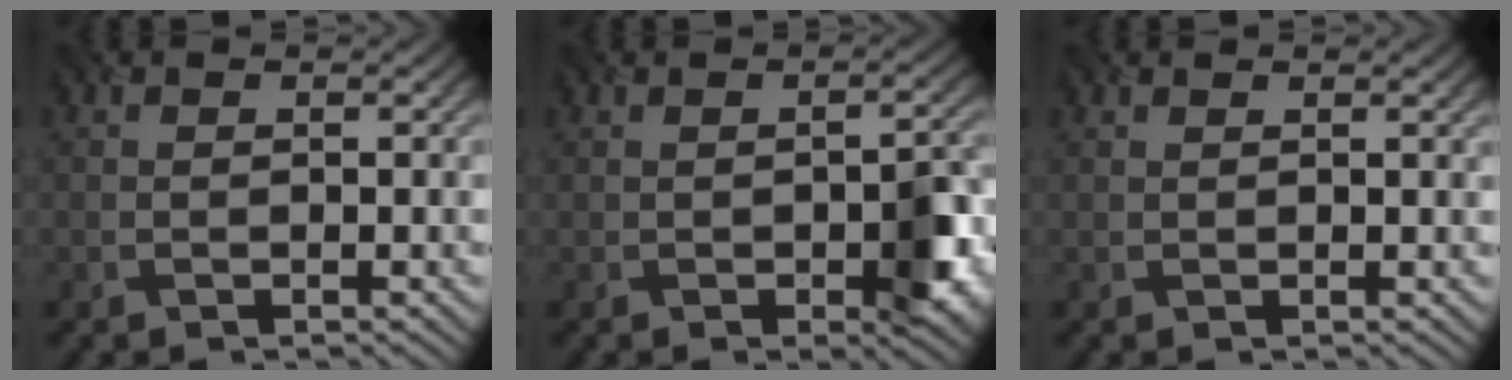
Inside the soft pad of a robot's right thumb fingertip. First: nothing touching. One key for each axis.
{"total": 5.4, "fx": -1.3, "fy": 2.4, "fz": 4.7, "tx": -0.065, "ty": -0.007, "tz": -0.013}
{"total": 0.7, "fx": 0.6, "fy": 0.0, "fz": 0.4, "tx": -0.007, "ty": 0.000, "tz": 0.011}